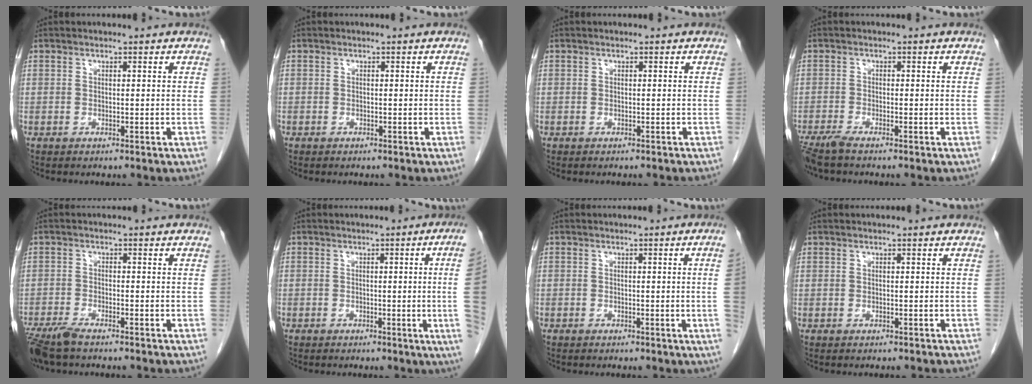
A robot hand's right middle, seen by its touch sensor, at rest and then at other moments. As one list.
[{"total": 0.0}, {"total": 1.5, "force": [-1.4, 0.2, 0.5], "torque": [-0.010, -0.002, -0.017]}, {"total": 3.1, "force": [-2.5, 0.0, 1.8], "torque": [-0.039, -0.008, -0.052]}, {"total": 5.0, "force": [-4.1, 0.8, 2.8], "torque": [-0.057, -0.014, -0.077]}, {"total": 7.9, "force": [-0.6, -2.4, 7.5], "torque": [-0.067, -0.011, -0.010]}, {"total": 2.6, "force": [-0.4, -0.9, 2.4], "torque": [-0.028, -0.002, -0.006]}, {"total": 1.7, "force": [-1.6, 0.3, 0.6], "torque": [-0.012, -0.002, -0.019]}]